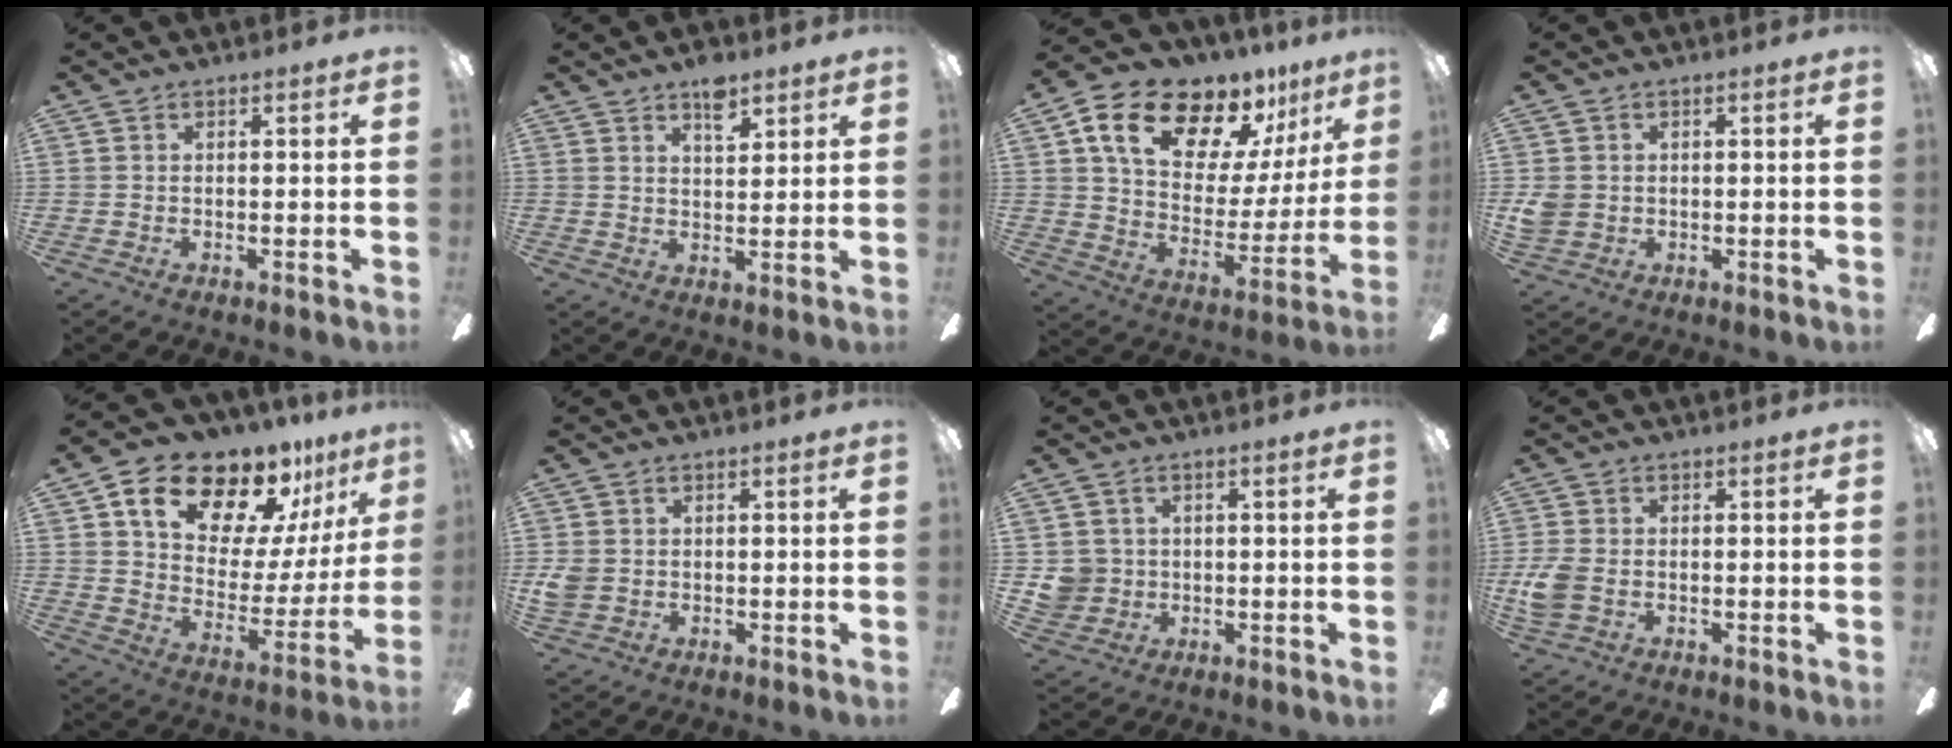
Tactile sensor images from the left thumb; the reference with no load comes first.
{"total": 6.6, "force": [4.6, 2.9, 3.7], "torque": [-0.042, -0.024, 0.077]}
{"total": 18.5, "force": [13.0, 9.6, 9.0], "torque": [-0.157, -0.082, 0.231]}
{"total": 3.6, "force": [0.1, 3.4, 1.3], "torque": [-0.019, 0.006, 0.004]}
{"total": 18.9, "force": [14.6, 9.0, 7.9], "torque": [-0.139, -0.102, 0.256]}
{"total": 3.5, "force": [-0.1, 3.1, 1.5], "torque": [-0.035, 0.006, -0.001]}
{"total": 5.5, "force": [0.4, 5.4, 1.1], "torque": [-0.025, 0.007, 0.011]}
{"total": 5.7, "force": [-0.9, 4.0, 3.9], "torque": [-0.089, 0.005, -0.017]}